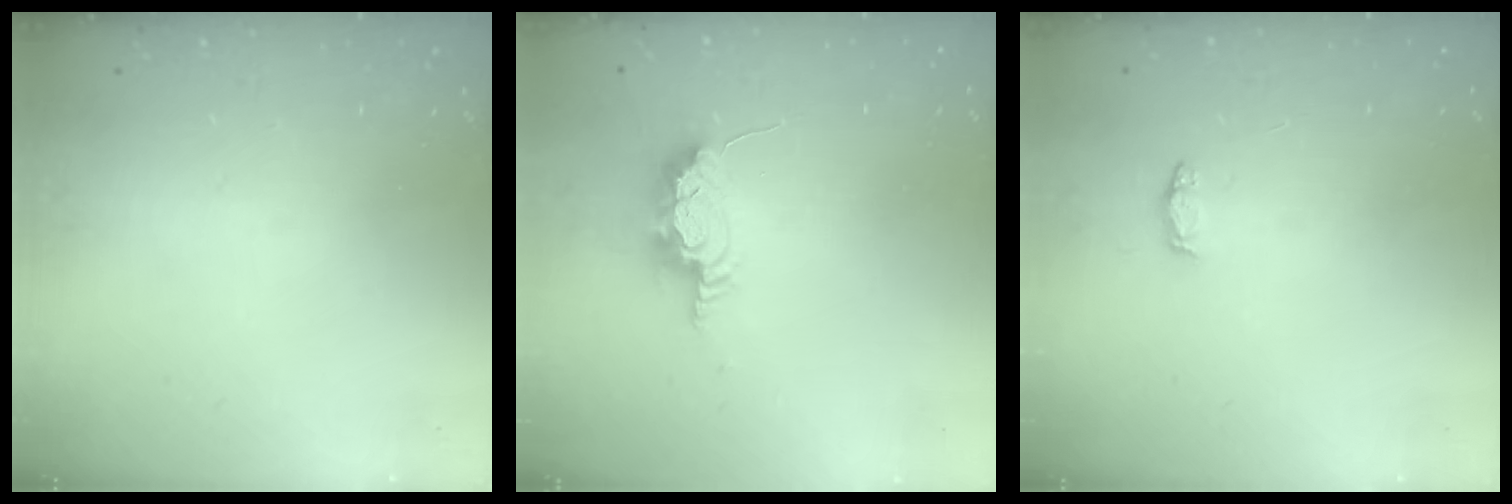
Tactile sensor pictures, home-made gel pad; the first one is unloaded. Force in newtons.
{"total": 8.3, "press": 8.0, "slide": 2.1}
{"total": 3.1, "press": 3.1, "slide": 0.5}